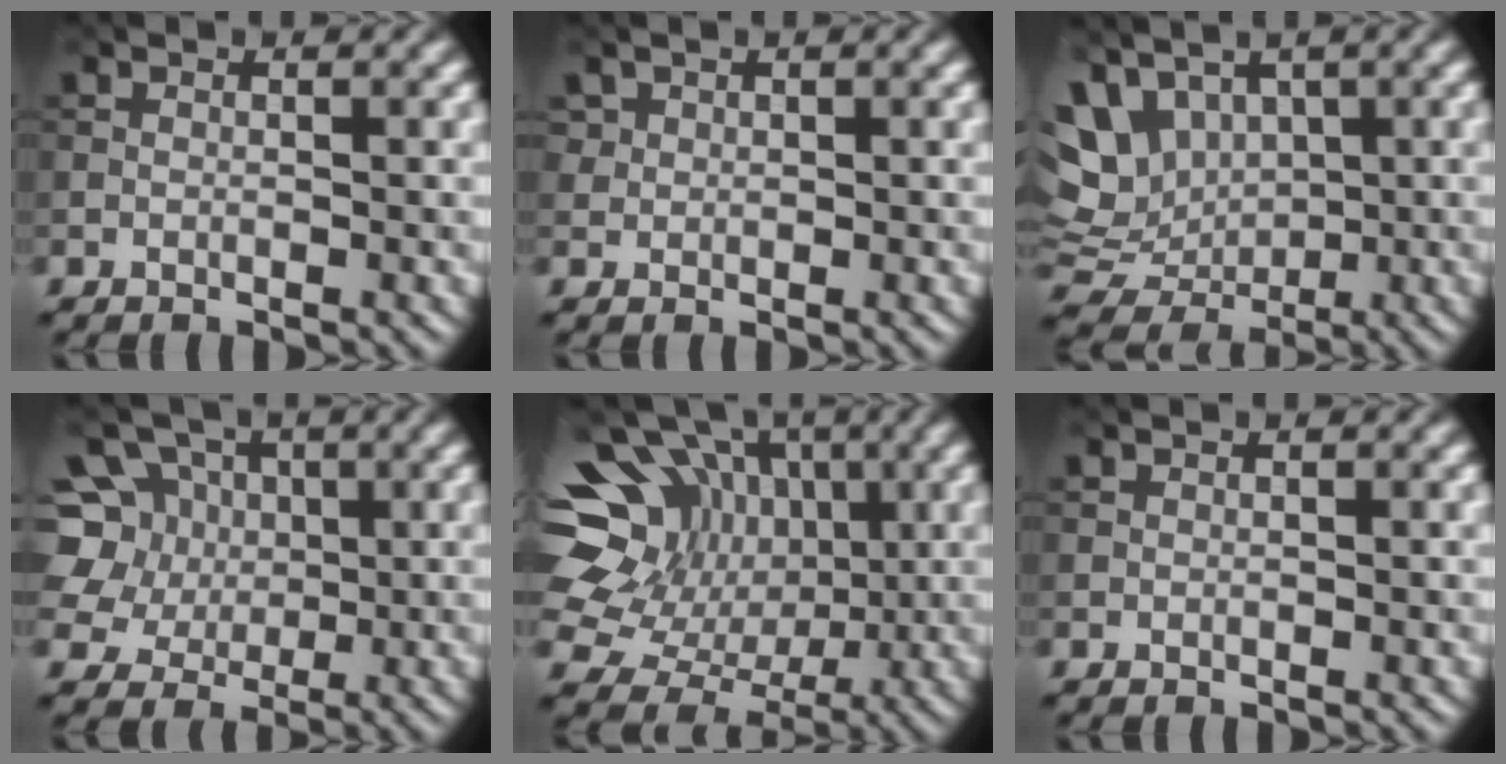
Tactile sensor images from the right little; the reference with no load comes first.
{"total": 1.2, "force": [0.5, 1.1, 0.2], "torque": [-0.004, -0.003, 0.012]}
{"total": 8.0, "force": [2.9, 5.8, 4.6], "torque": [-0.098, 0.011, 0.060]}
{"total": 7.7, "force": [1.7, 6.8, 3.2], "torque": [-0.075, 0.029, 0.015]}
{"total": 16.1, "force": [3.2, 13.8, 7.6], "torque": [-0.192, 0.039, 0.051]}
{"total": 0.0}